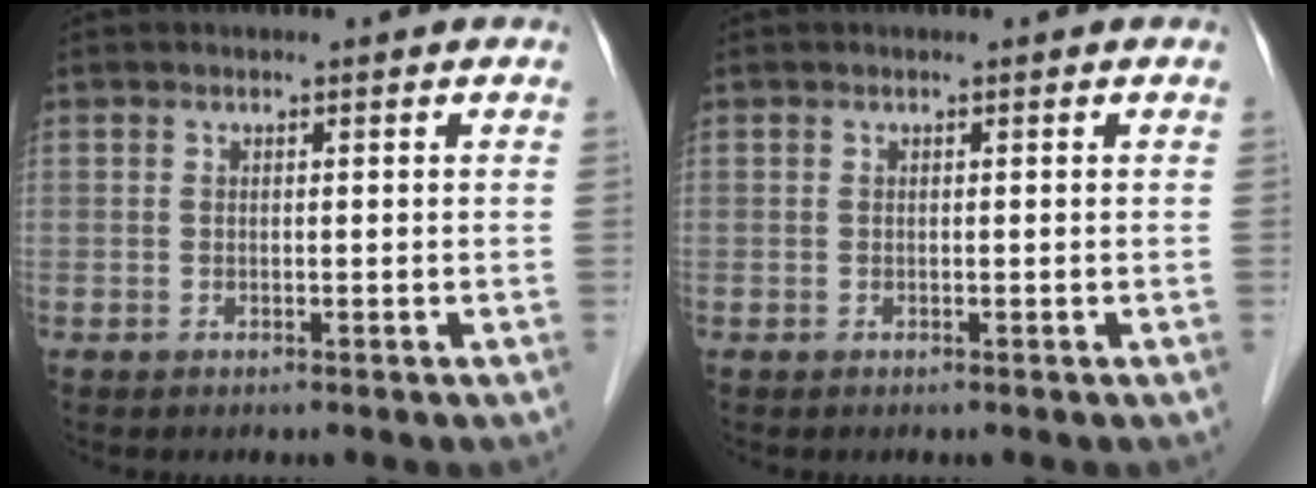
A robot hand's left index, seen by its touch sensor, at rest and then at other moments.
{"total": 0.0}